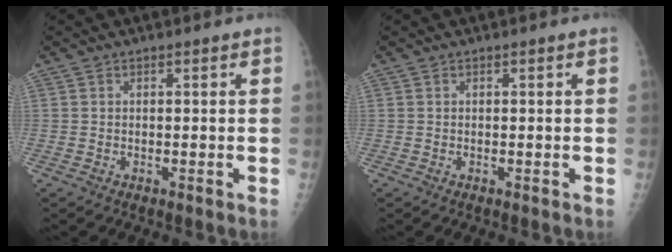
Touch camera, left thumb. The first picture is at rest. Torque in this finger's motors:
{"motor_torque": [0.00, 0.00, 0.00, 0.00, 0.00]}